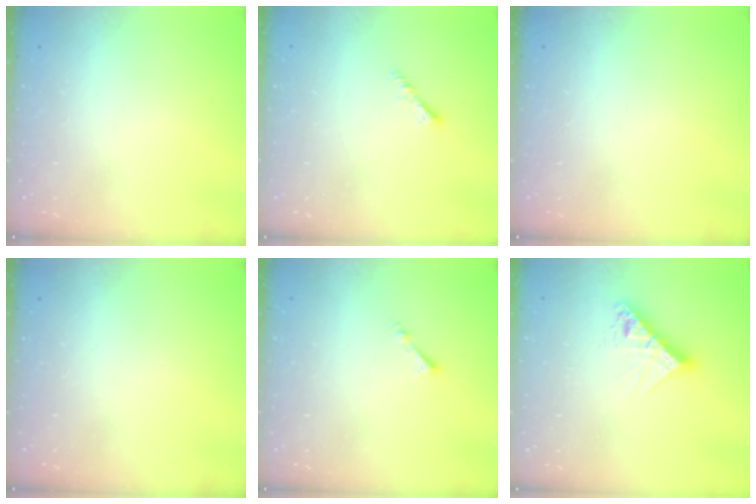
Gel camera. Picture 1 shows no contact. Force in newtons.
{"total": 1.9, "press": 1.9, "slide": 0.4}
{"total": 0.0}
{"total": 0.0}
{"total": 1.3, "press": 1.2, "slide": 0.3}
{"total": 9.7, "press": 9.7, "slide": 0.8}